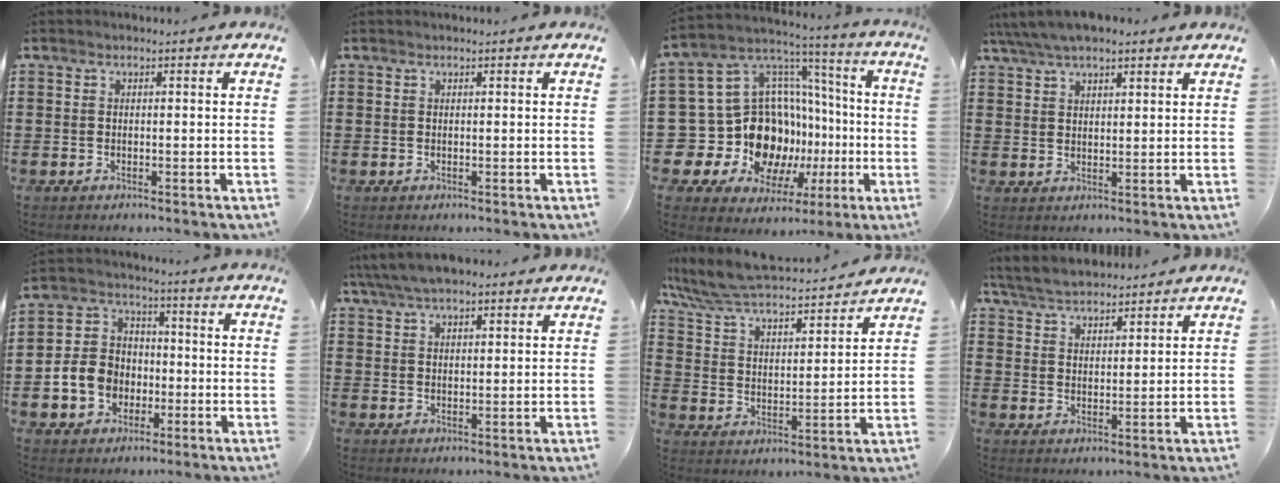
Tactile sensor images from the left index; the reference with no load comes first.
{"total": 0.0}
{"total": 15.3, "force": [-2.7, 13.6, 6.4], "torque": [-0.168, -0.036, -0.010]}
{"total": 5.3, "force": [4.4, 1.5, 2.6], "torque": [-0.061, -0.002, 0.081]}
{"total": 7.7, "force": [-1.8, 6.8, 3.2], "torque": [-0.093, 0.022, -0.035]}
{"total": 5.6, "force": [4.8, 1.4, 2.6], "torque": [-0.063, -0.003, 0.088]}
{"total": 6.7, "force": [6.2, 0.7, 2.4], "torque": [-0.075, -0.043, 0.104]}
{"total": 5.1, "force": [4.9, 1.1, 0.8], "torque": [-0.037, -0.013, 0.091]}